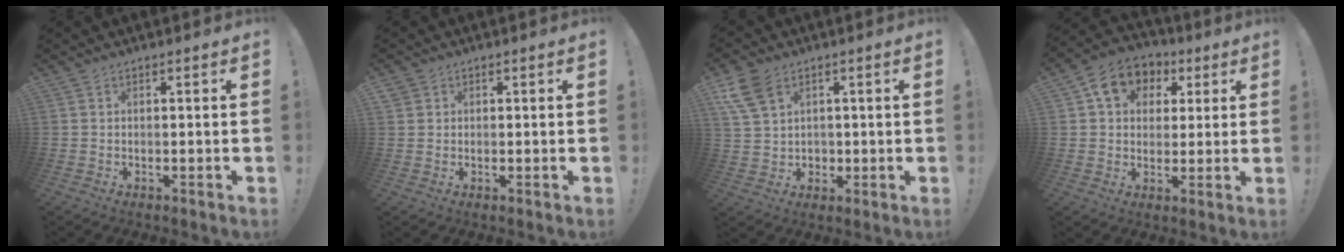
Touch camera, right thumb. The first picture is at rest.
{"total": 2.0, "force": [1.4, 1.4, 0.1], "torque": [0.002, -0.005, 0.025]}
{"total": 11.1, "force": [4.9, 8.0, 5.8], "torque": [-0.125, -0.015, 0.100]}
{"total": 10.5, "force": [4.0, 8.6, 4.4], "torque": [-0.067, -0.008, 0.080]}